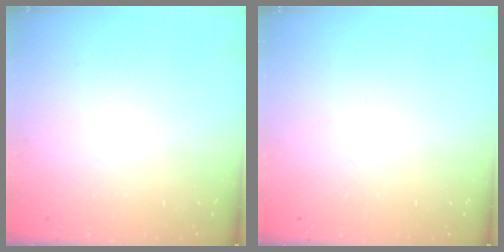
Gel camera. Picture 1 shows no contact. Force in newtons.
{"total": 0.0}